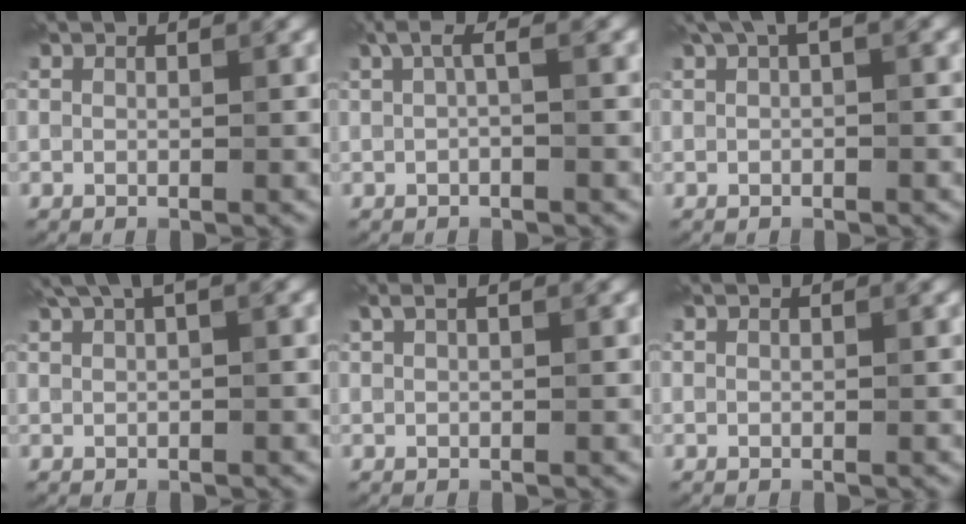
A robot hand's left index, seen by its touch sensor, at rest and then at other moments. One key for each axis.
{"total": 1.7, "fx": 0.3, "fy": 0.3, "fz": 1.7, "tx": -0.033, "ty": 0.004, "tz": 0.002}
{"total": 2.3, "fx": 1.1, "fy": 0.6, "fz": 1.9, "tx": -0.026, "ty": 0.005, "tz": 0.017}
{"total": 3.2, "fx": 2.0, "fy": 0.7, "fz": 2.5, "tx": -0.040, "ty": 0.012, "tz": 0.039}
{"total": 1.1, "fx": 0.6, "fy": 0.2, "fz": 1.0, "tx": -0.021, "ty": 0.007, "tz": 0.010}
{"total": 0.0}